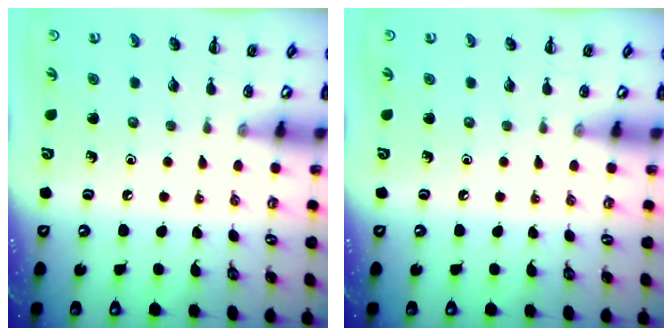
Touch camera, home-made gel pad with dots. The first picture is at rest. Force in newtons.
{"total": 0.0}